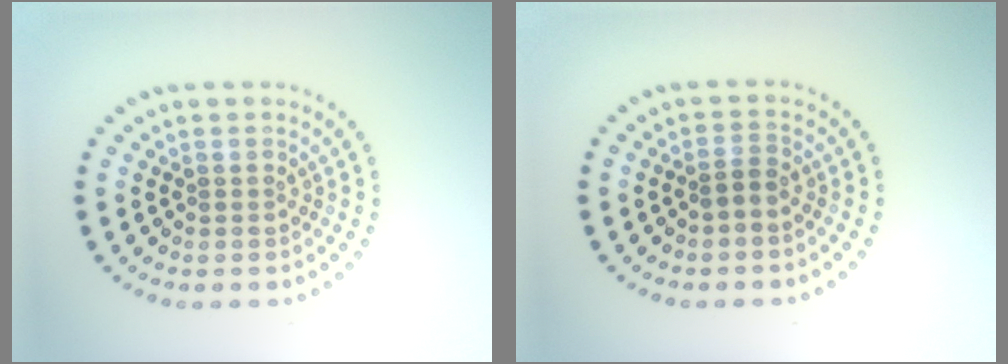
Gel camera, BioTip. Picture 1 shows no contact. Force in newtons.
{"total": 1.3, "press": 1.0, "slide": 0.8}